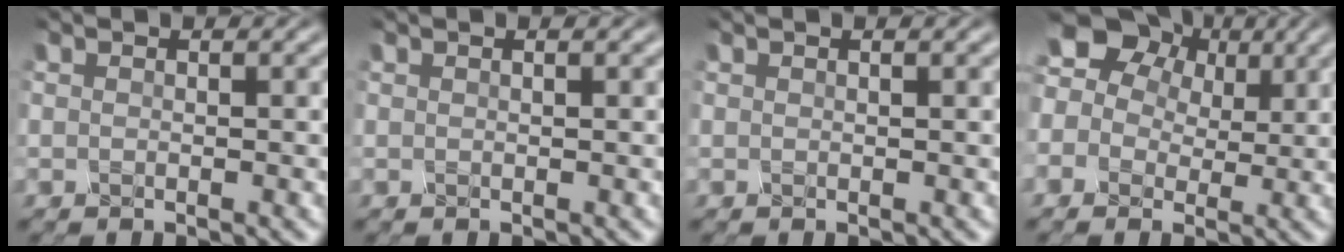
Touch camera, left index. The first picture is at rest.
{"total": 1.7, "force": [0.9, 0.8, 1.2], "torque": [-0.008, 0.019, 0.006]}
{"total": 1.4, "force": [0.8, 0.6, 0.9], "torque": [-0.004, 0.014, 0.006]}
{"total": 9.0, "force": [3.2, 7.5, 3.9], "torque": [-0.088, 0.036, 0.054]}